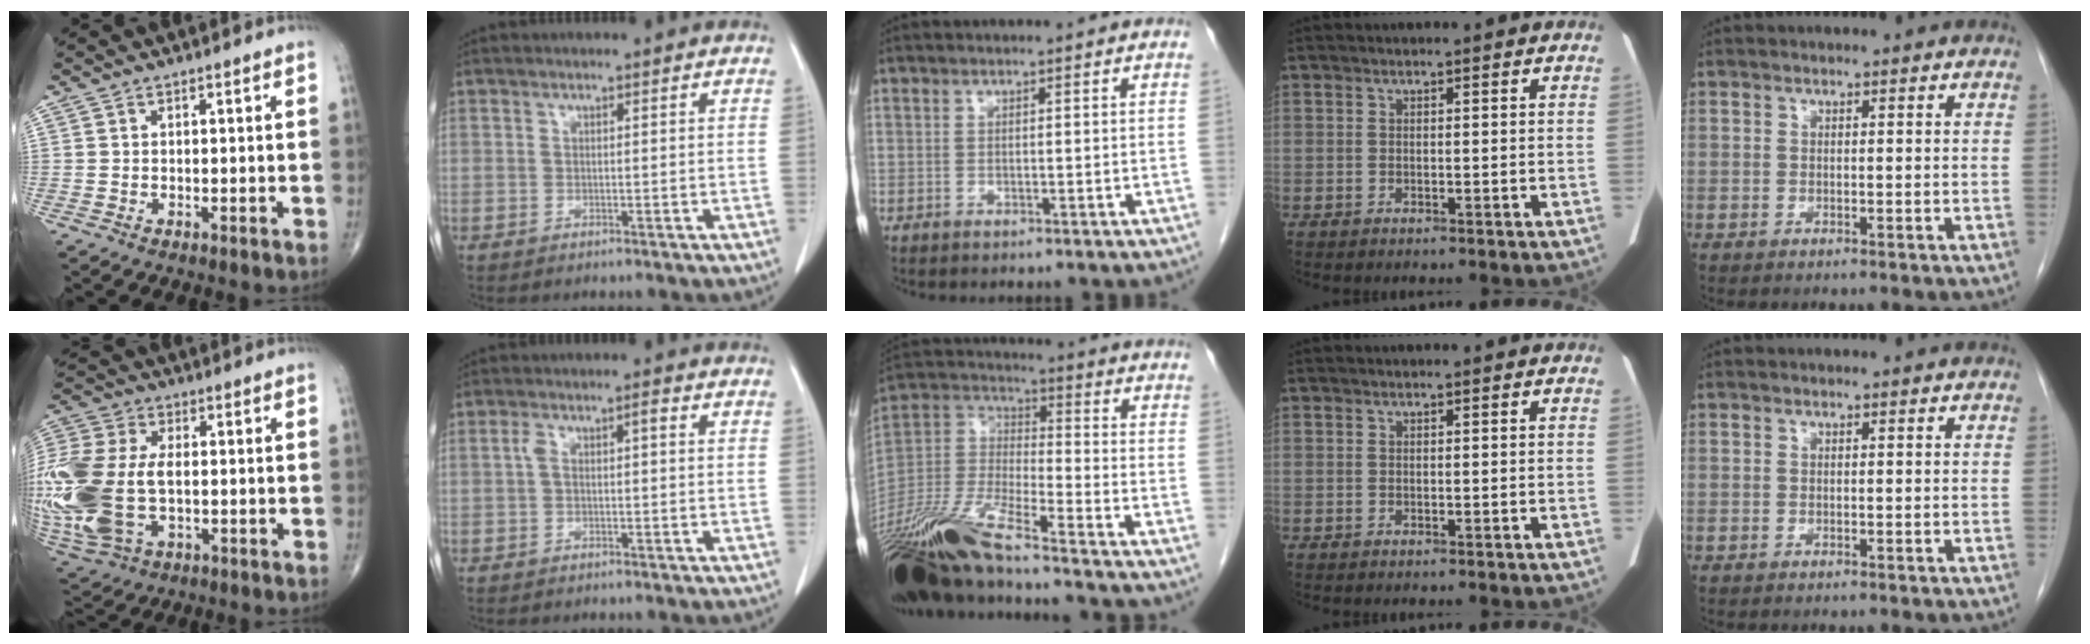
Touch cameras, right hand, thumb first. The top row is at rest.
{"thumb": {"total": 25.4, "force": [-2.7, 15.3, 20.0], "torque": [-0.540, -0.005, -0.035]}, "index": {"total": 2.9, "force": [0.3, 1.1, 2.7], "torque": [-0.055, 0.020, 0.005]}, "middle": {"total": 17.9, "force": [-14.5, 1.3, 10.4], "torque": [-0.240, -0.019, -0.278]}}